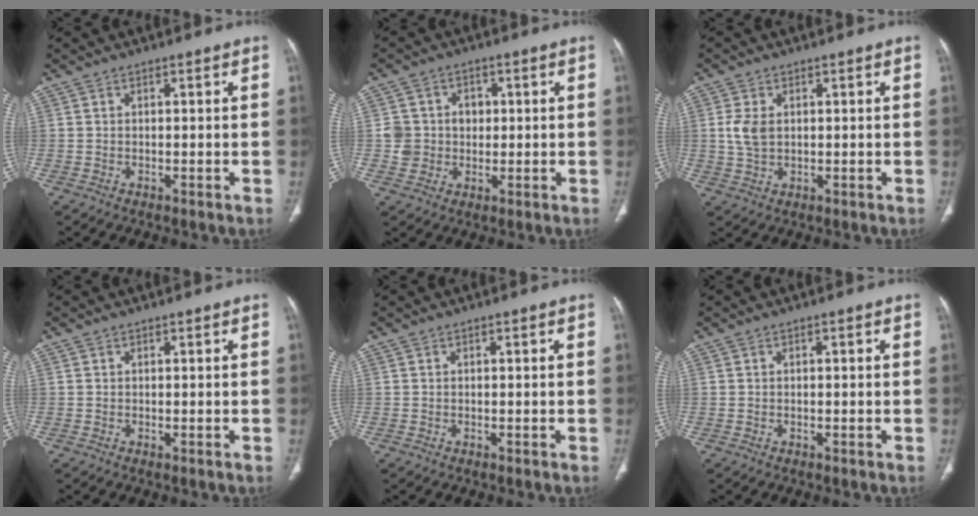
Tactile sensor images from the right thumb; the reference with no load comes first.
{"total": 6.6, "force": [0.4, 6.4, 1.6], "torque": [0.009, 0.009, 0.007]}
{"total": 4.3, "force": [0.7, 2.9, 3.1], "torque": [-0.064, 0.001, 0.018]}
{"total": 0.0}
{"total": 0.0}
{"total": 0.7, "force": [0.1, 0.2, 0.6], "torque": [-0.013, 0.001, 0.004]}